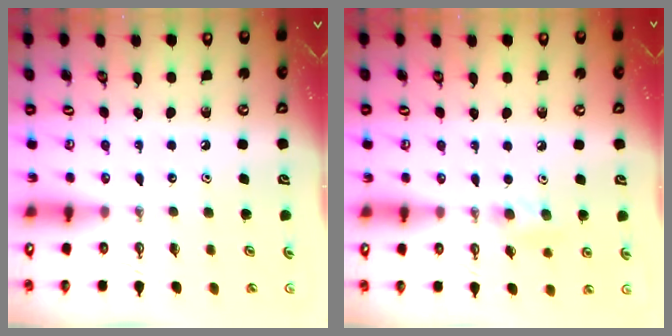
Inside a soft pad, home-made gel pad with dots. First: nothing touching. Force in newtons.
{"total": 8.4, "press": 7.2, "slide": 4.3}